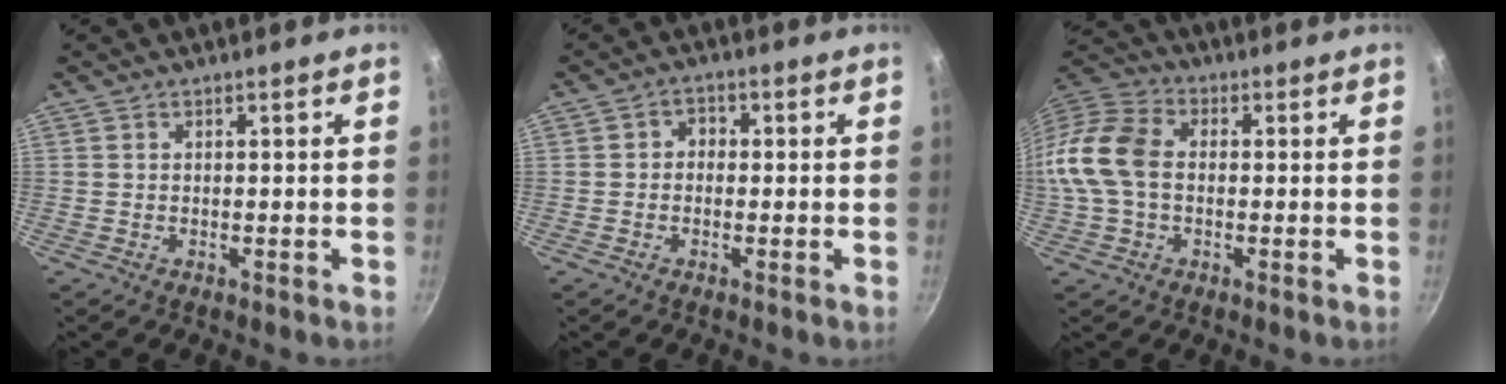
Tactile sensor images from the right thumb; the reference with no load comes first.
{"total": 2.3, "force": [-0.3, 2.0, 1.1], "torque": [-0.008, 0.009, -0.011]}
{"total": 13.0, "force": [-0.2, 9.0, 9.4], "torque": [-0.173, 0.030, -0.022]}